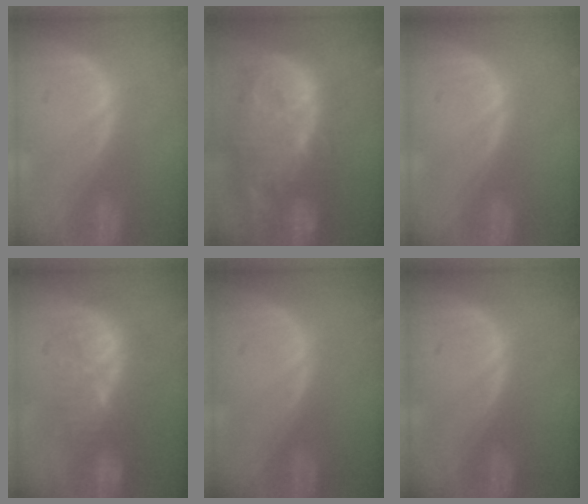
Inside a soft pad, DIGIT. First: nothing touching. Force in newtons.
{"total": 14.3, "press": 12.5, "slide": 6.9}
{"total": 0.0}
{"total": 9.6, "press": 8.9, "slide": 3.5}
{"total": 0.0}
{"total": 0.0}